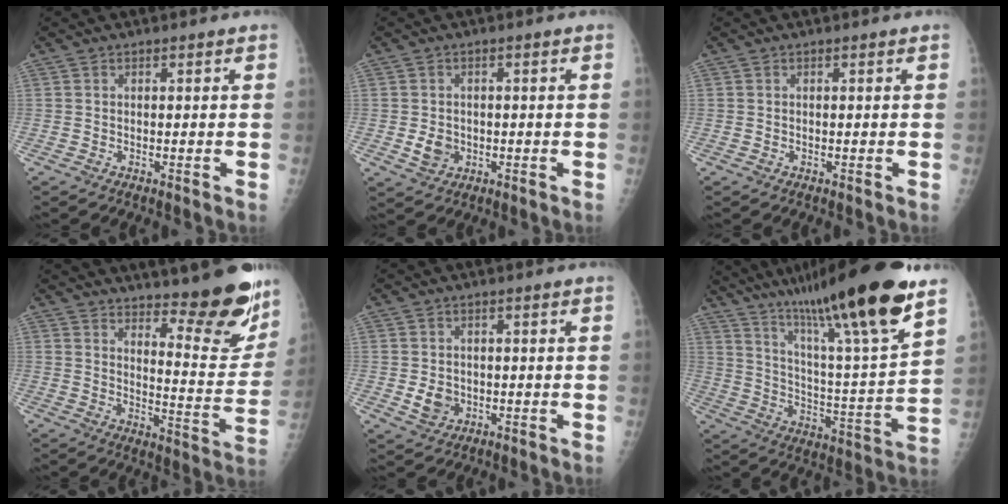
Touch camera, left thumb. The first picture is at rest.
{"total": 3.6, "force": [-0.6, 3.0, 1.9], "torque": [-0.023, 0.002, -0.005]}
{"total": 0.0}
{"total": 16.2, "force": [12.4, 3.9, 9.7], "torque": [-0.088, -0.114, 0.172]}
{"total": 4.0, "force": [-0.6, 3.3, 2.1], "torque": [-0.023, 0.002, -0.002]}
{"total": 27.3, "force": [18.2, 2.7, 20.1], "torque": [-0.313, -0.058, 0.301]}